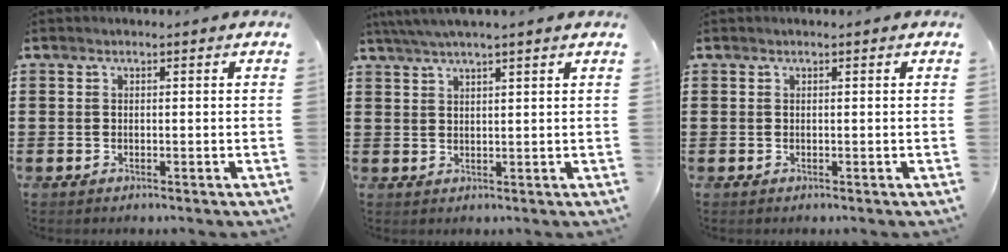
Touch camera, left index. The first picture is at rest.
{"total": 3.3, "force": [2.8, -0.3, 1.8], "torque": [-0.041, -0.002, 0.051]}
{"total": 0.0}